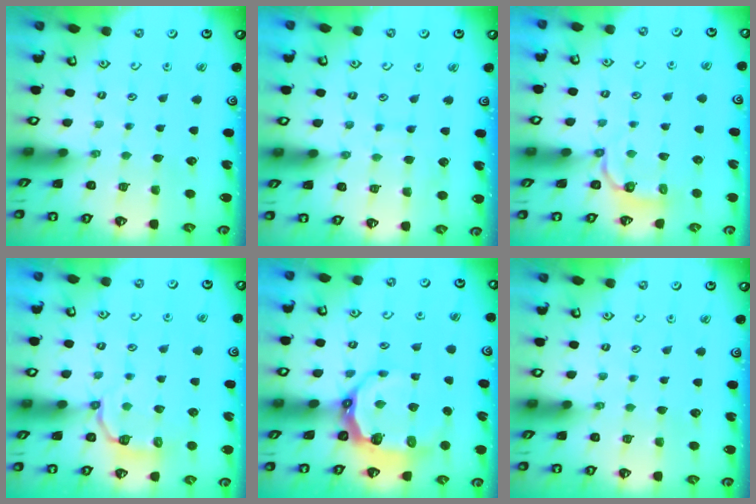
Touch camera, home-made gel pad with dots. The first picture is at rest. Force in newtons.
{"total": 6.4, "press": 6.4, "slide": 0.1}
{"total": 3.5, "press": 2.1, "slide": 2.9}
{"total": 4.2, "press": 3.5, "slide": 2.2}
{"total": 8.0, "press": 6.8, "slide": 4.1}
{"total": 0.0}